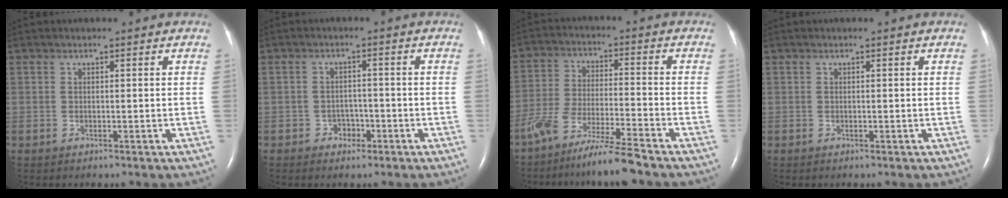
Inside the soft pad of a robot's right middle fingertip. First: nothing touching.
{"total": 2.4, "force": [-1.3, 1.9, 0.9], "torque": [-0.008, 0.008, -0.018]}
{"total": 9.4, "force": [-7.7, -0.1, 5.4], "torque": [-0.109, -0.022, -0.144]}
{"total": 0.0}